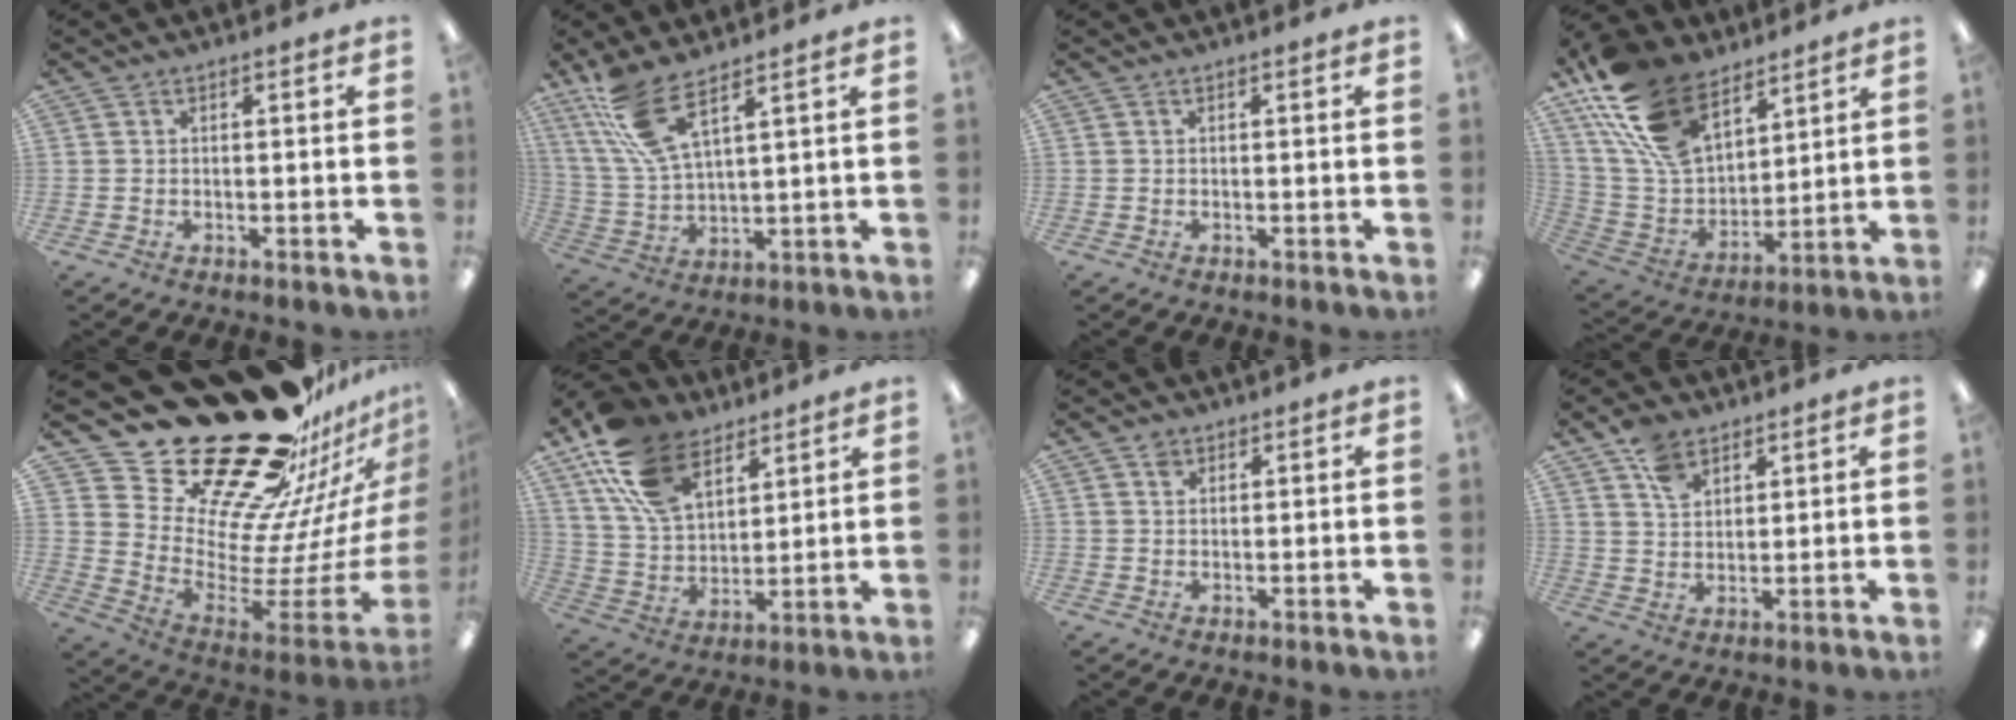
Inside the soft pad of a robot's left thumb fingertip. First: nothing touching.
{"total": 11.2, "force": [7.7, 3.0, 7.6], "torque": [-0.170, -0.029, 0.142]}
{"total": 0.0}
{"total": 22.0, "force": [13.9, 12.1, 12.0], "torque": [-0.266, -0.059, 0.262]}
{"total": 34.7, "force": [26.7, 14.2, 17.0], "torque": [-0.194, -0.237, 0.511]}
{"total": 17.5, "force": [10.7, 10.1, 9.5], "torque": [-0.201, -0.033, 0.203]}
{"total": 1.8, "force": [1.2, 1.2, 0.5], "torque": [-0.004, -0.003, 0.021]}
{"total": 7.4, "force": [4.9, 4.5, 3.2], "torque": [-0.063, -0.012, 0.093]}